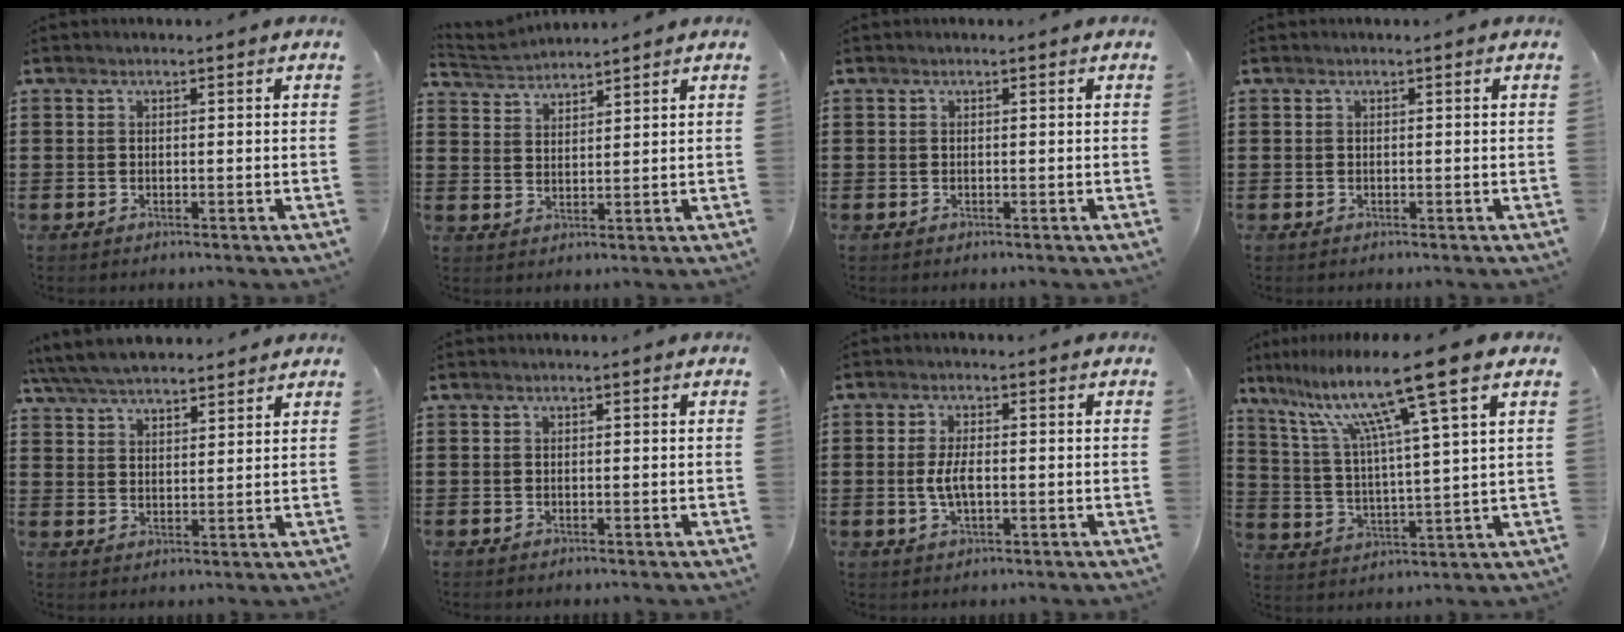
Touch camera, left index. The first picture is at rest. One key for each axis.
{"total": 2.7, "fx": 2.6, "fy": 0.4, "fz": -0.2, "tx": -0.007, "ty": -0.007, "tz": 0.048}
{"total": 0.0}
{"total": 0.0}
{"total": 5.9, "fx": 5.5, "fy": 1.1, "fz": 1.7, "tx": -0.053, "ty": -0.012, "tz": 0.103}
{"total": 0.0}
{"total": 4.1, "fx": -0.4, "fy": 1.6, "fz": 3.7, "tx": -0.091, "ty": -0.004, "tz": -0.014}
{"total": 13.4, "fx": 8.6, "fy": 0.1, "fz": 10.3, "tx": -0.214, "ty": -0.034, "tz": 0.133}